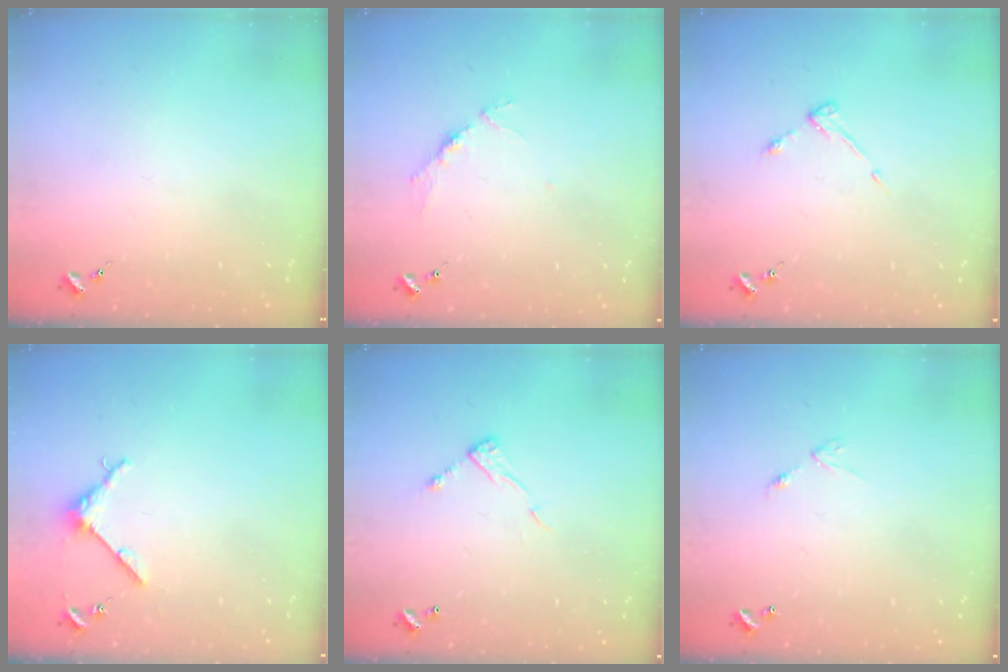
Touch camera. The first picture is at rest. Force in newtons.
{"total": 3.9, "press": 3.8, "slide": 0.5}
{"total": 3.6, "press": 3.6, "slide": 0.5}
{"total": 4.0, "press": 4.0, "slide": 0.4}
{"total": 6.6, "press": 6.6, "slide": 0.3}
{"total": 5.9, "press": 5.9, "slide": 0.4}